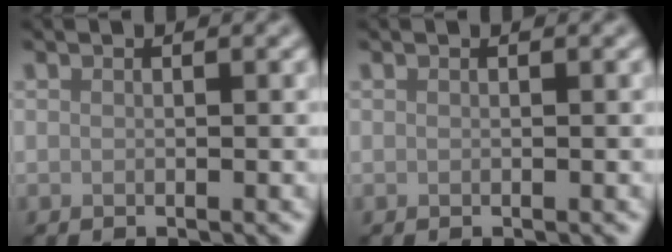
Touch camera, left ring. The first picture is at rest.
{"total": 0.0}